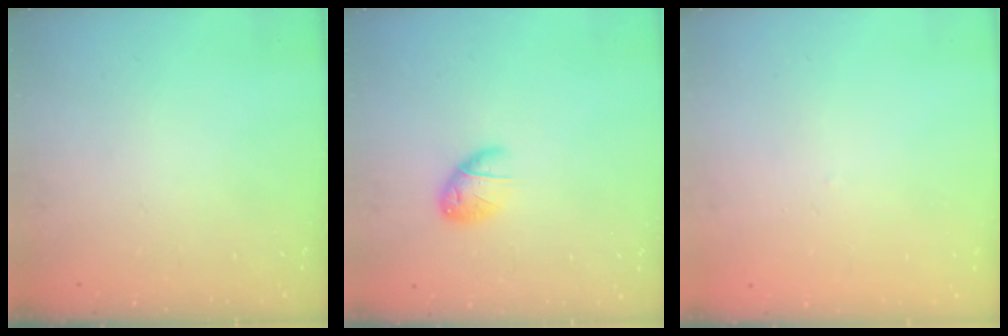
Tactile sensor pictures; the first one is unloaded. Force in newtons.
{"total": 7.1, "press": 7.0, "slide": 1.4}
{"total": 1.6, "press": 1.6, "slide": 0.3}